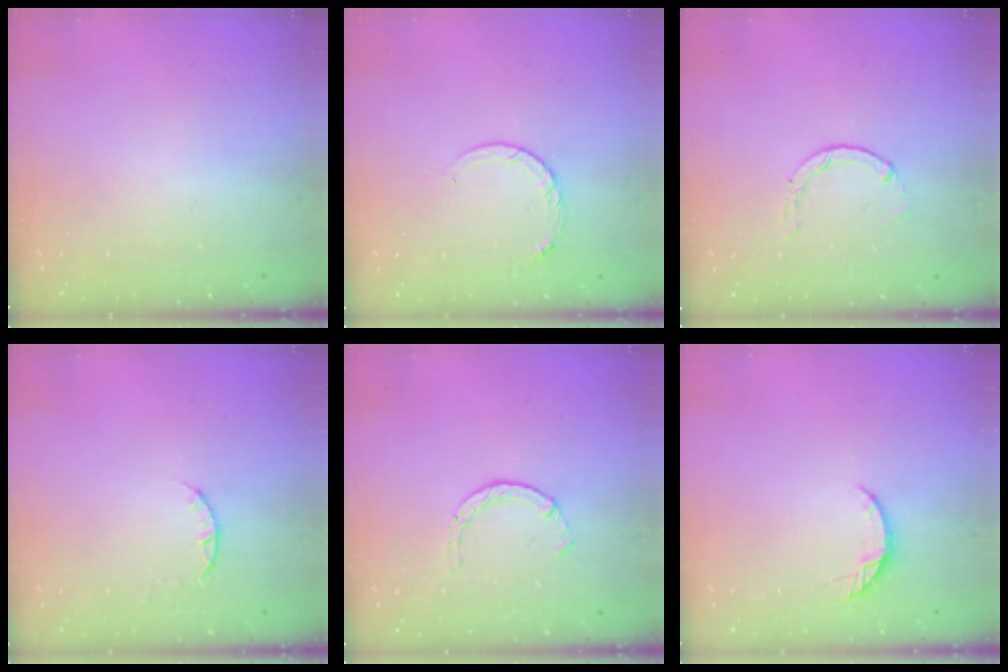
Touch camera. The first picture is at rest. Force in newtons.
{"total": 5.7, "press": 5.7, "slide": 0.6}
{"total": 0.6, "press": 0.6, "slide": 0.2}
{"total": 2.5, "press": 2.4, "slide": 0.4}
{"total": 2.1, "press": 2.1, "slide": 0.3}
{"total": 4.6, "press": 4.6, "slide": 0.6}